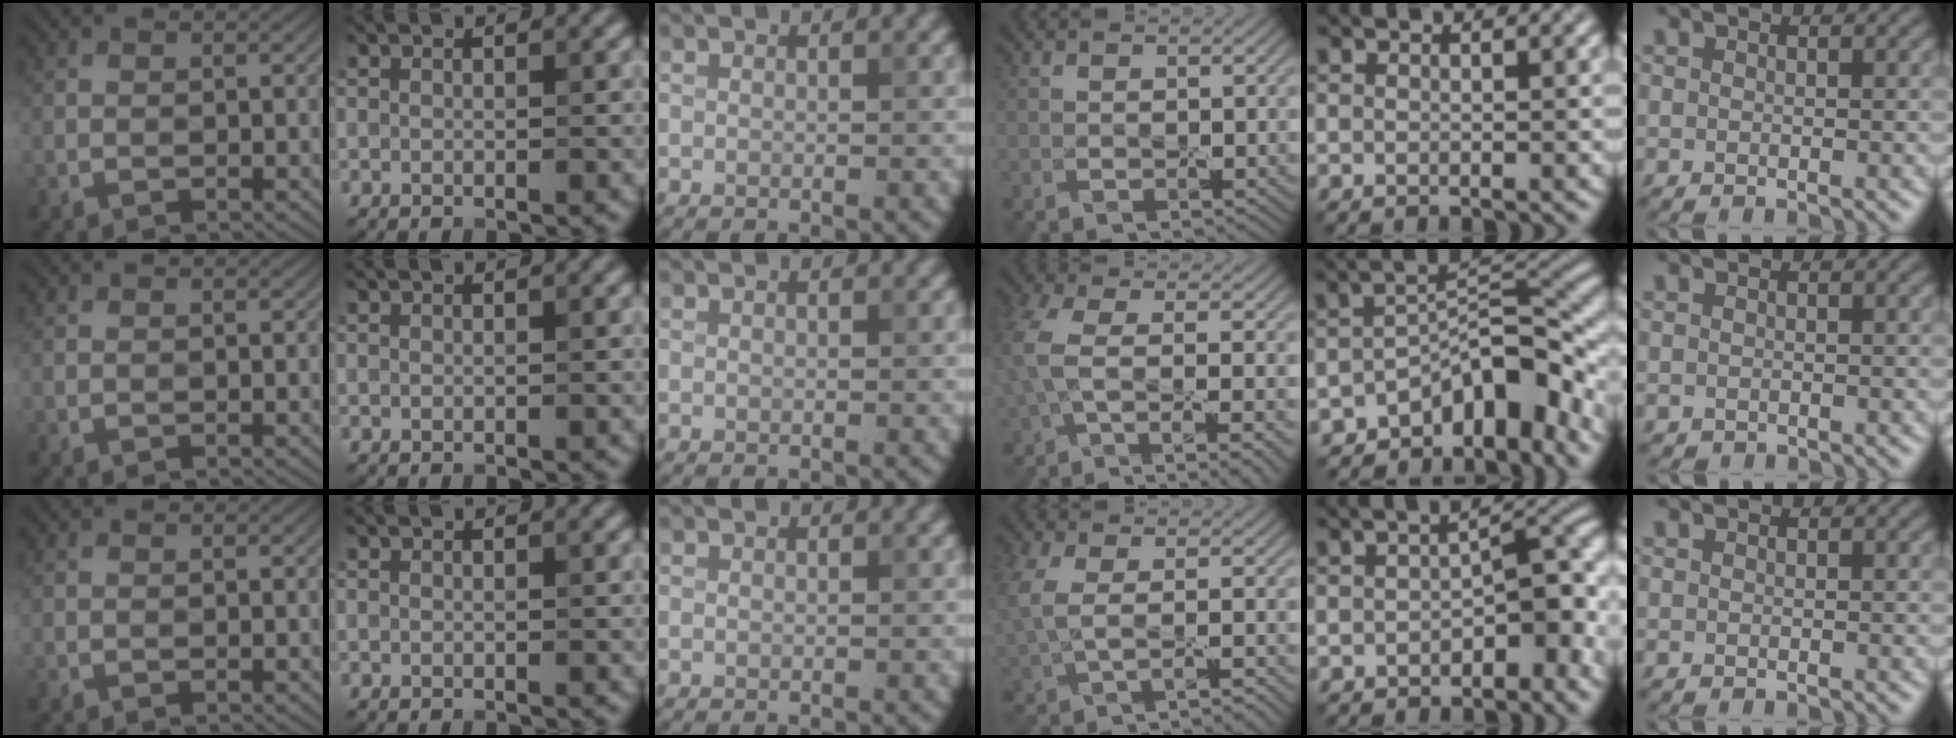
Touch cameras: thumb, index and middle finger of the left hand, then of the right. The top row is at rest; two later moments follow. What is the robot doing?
{"motion": "peel", "object": "window cling"}